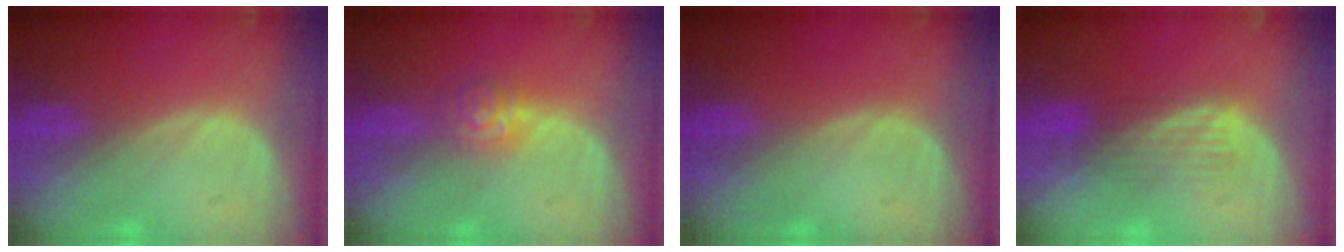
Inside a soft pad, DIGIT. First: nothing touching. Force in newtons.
{"total": 3.7, "press": 3.6, "slide": 0.9}
{"total": 0.0}
{"total": 4.2, "press": 3.6, "slide": 2.2}